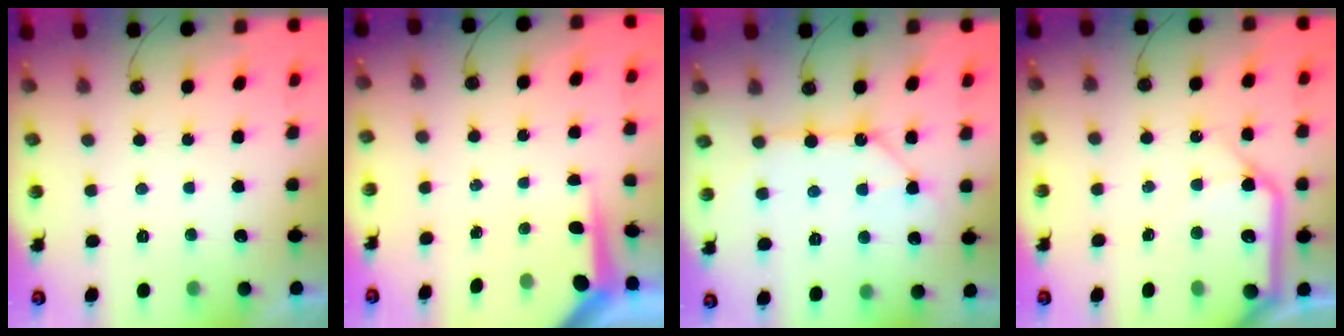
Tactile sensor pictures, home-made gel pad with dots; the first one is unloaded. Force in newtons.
{"total": 4.8, "press": 4.8, "slide": 0.4}
{"total": 10.0, "press": 9.9, "slide": 1.0}
{"total": 13.4, "press": 13.3, "slide": 1.5}